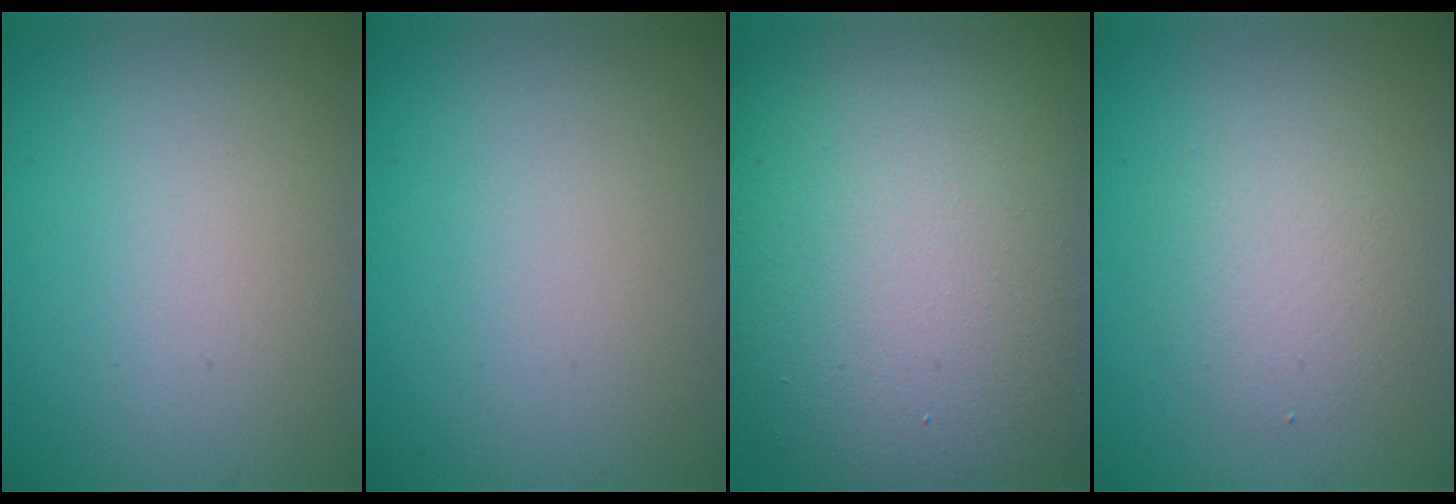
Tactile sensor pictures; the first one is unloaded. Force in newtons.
{"total": 0.0}
{"total": 16.8, "press": 16.7, "slide": 1.2}
{"total": 2.9, "press": 2.9, "slide": 0.4}